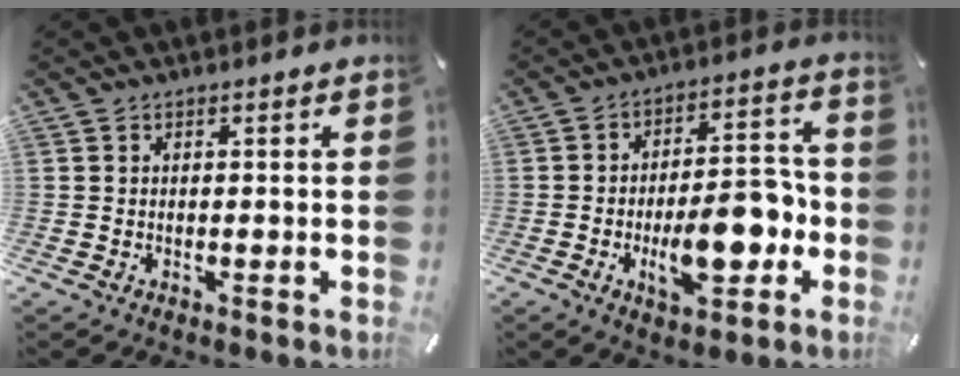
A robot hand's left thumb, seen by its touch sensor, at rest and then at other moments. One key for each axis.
{"total": 14.3, "fx": -3.9, "fy": 7.0, "fz": 11.8, "tx": -0.181, "ty": 0.002, "tz": -0.067}